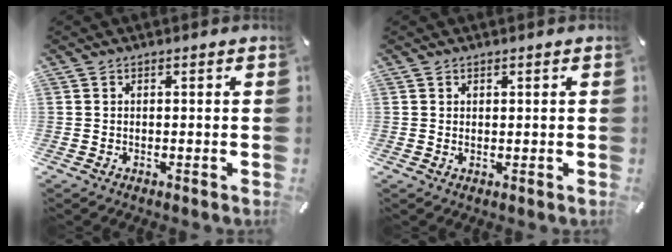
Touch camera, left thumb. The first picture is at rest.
{"total": 0.7, "force": [0.5, 0.3, 0.3], "torque": [-0.007, -0.002, 0.010]}